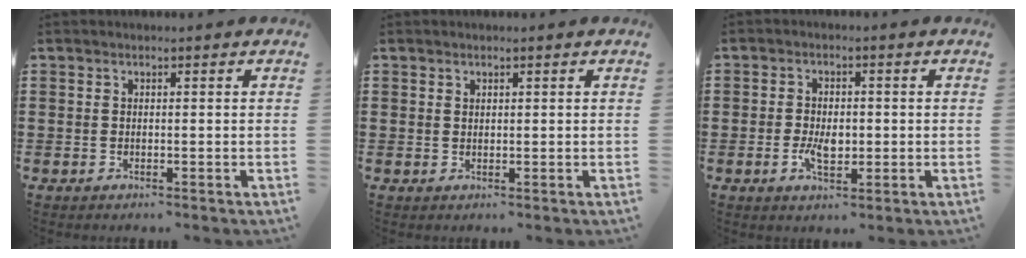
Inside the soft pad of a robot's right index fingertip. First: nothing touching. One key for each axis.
{"total": 0.8, "fx": 0.6, "fy": 0.4, "fz": 0.1, "tx": -0.004, "ty": 0.001, "tz": 0.013}
{"total": 4.0, "fx": -0.8, "fy": 2.3, "fz": 3.2, "tx": -0.064, "ty": 0.003, "tz": -0.014}